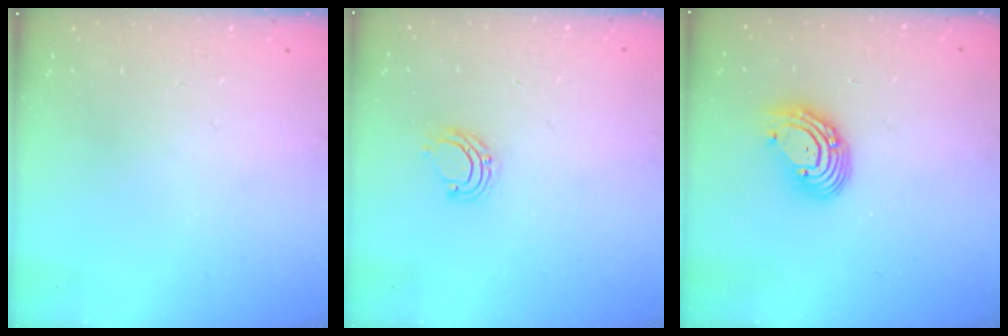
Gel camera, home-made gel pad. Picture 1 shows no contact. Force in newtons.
{"total": 6.6, "press": 6.6, "slide": 0.5}
{"total": 8.9, "press": 8.8, "slide": 0.8}